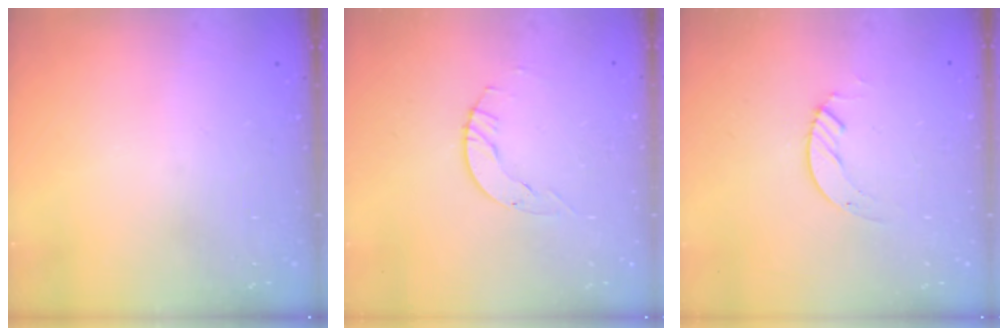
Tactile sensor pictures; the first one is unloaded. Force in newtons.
{"total": 3.1, "press": 3.1, "slide": 0.4}
{"total": 2.1, "press": 2.1, "slide": 0.2}